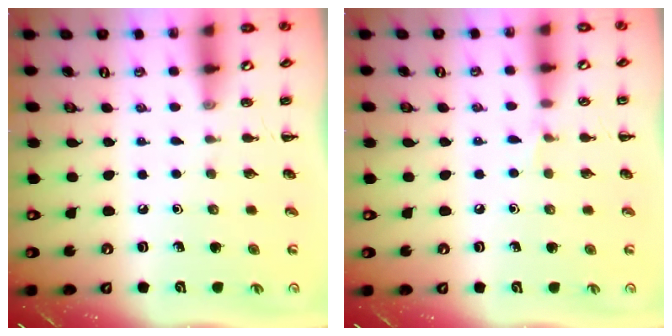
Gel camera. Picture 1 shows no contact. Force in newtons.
{"total": 3.8, "press": 3.6, "slide": 1.2}